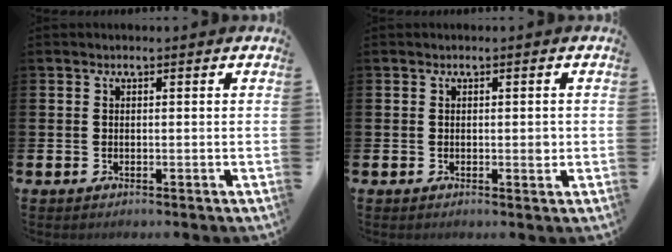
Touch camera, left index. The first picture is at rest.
{"total": 0.9, "force": [-0.2, 0.4, 0.8], "torque": [-0.003, -0.002, -0.008]}